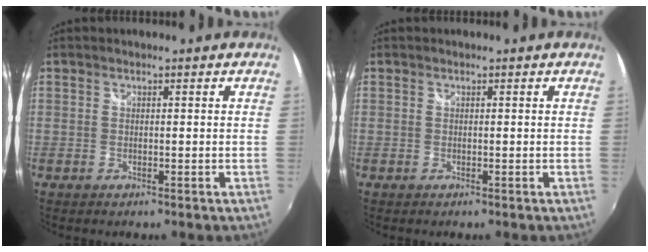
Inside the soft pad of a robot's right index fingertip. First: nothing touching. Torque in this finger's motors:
{"motor_torque": [0.14, 0.17, -0.01, 0.00]}